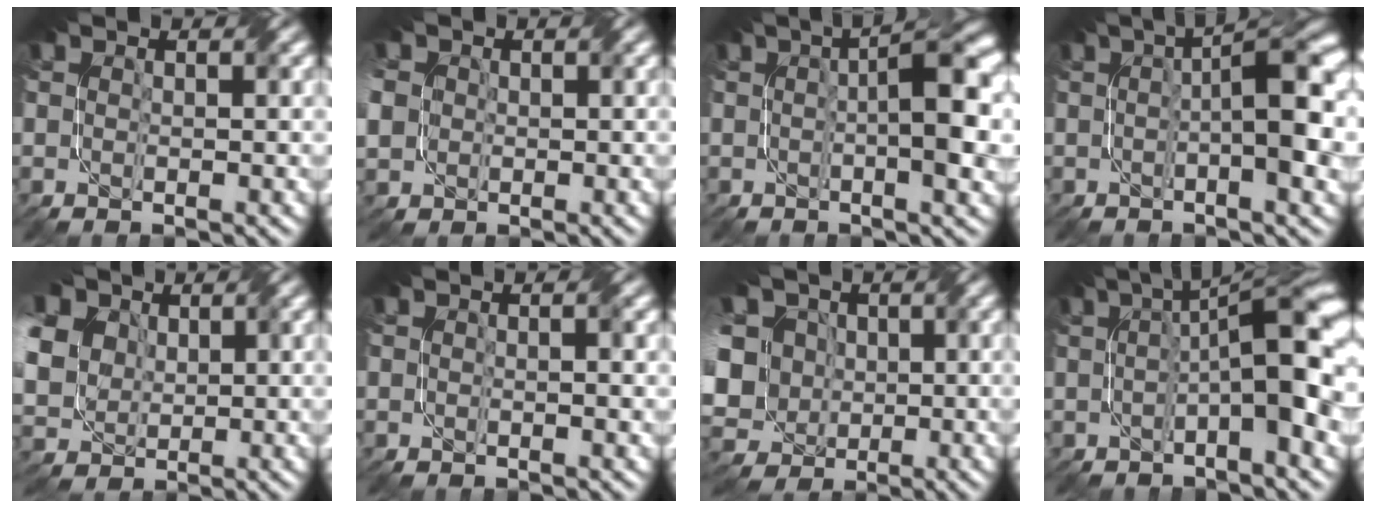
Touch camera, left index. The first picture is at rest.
{"total": 4.7, "force": [0.4, 4.2, 1.9], "torque": [-0.065, 0.015, 0.000]}
{"total": 6.5, "force": [0.6, 1.5, 6.3], "torque": [-0.086, 0.016, 0.003]}
{"total": 7.6, "force": [0.4, 1.8, 7.4], "torque": [-0.097, 0.020, -0.001]}
{"total": 13.3, "force": [5.0, 10.3, 6.7], "torque": [-0.166, 0.032, 0.077]}
{"total": 0.6, "force": [0.0, 0.1, 0.6], "torque": [-0.011, 0.002, -0.003]}
{"total": 13.4, "force": [2.7, 11.0, 7.1], "torque": [-0.172, 0.029, 0.012]}
{"total": 9.7, "force": [0.1, 2.2, 9.5], "torque": [-0.126, 0.022, -0.005]}